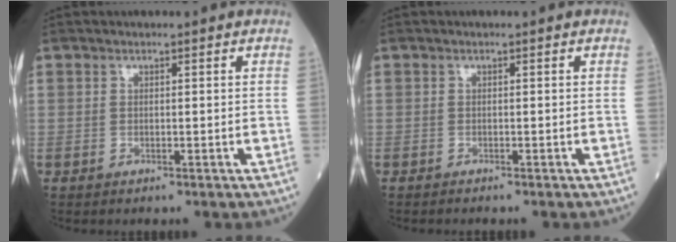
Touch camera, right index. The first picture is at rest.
{"total": 0.5, "force": [-0.5, 0.0, 0.0], "torque": [-0.005, -0.001, -0.011]}